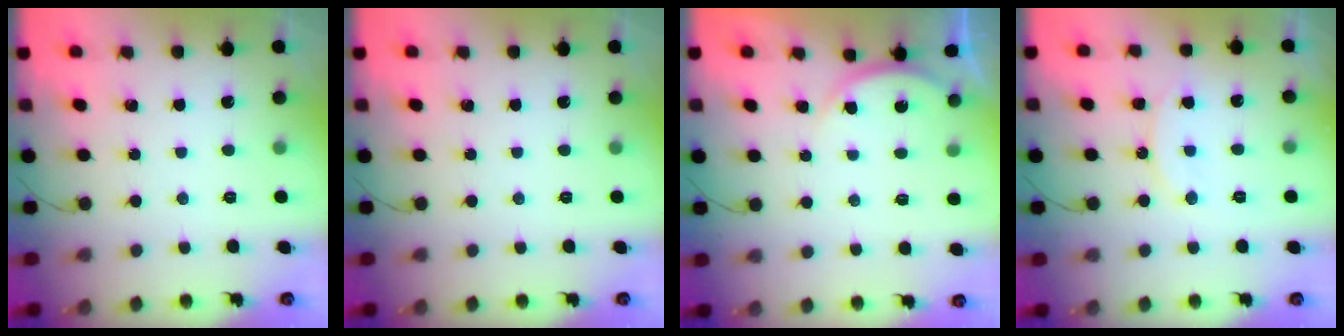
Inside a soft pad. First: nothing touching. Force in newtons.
{"total": 0.0}
{"total": 3.7, "press": 3.7, "slide": 0.5}
{"total": 9.1, "press": 9.1, "slide": 1.0}